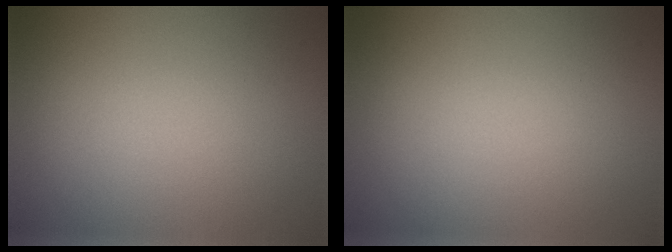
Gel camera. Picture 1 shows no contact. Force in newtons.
{"total": 0.0}